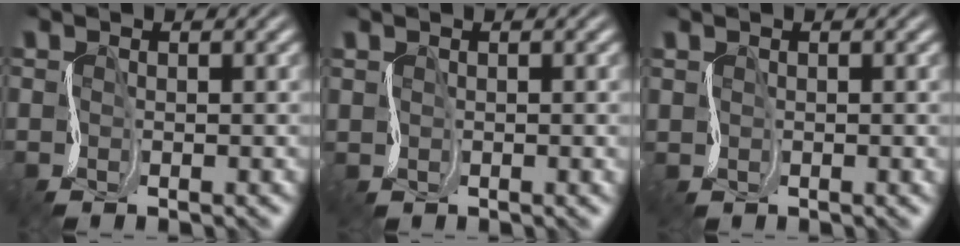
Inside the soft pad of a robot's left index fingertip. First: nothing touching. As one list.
[{"total": 0.7, "force": [0.7, 0.0, -0.2], "torque": [0.003, -0.001, 0.014]}, {"total": 0.9, "force": [0.7, -0.1, -0.5], "torque": [0.006, 0.000, 0.015]}]